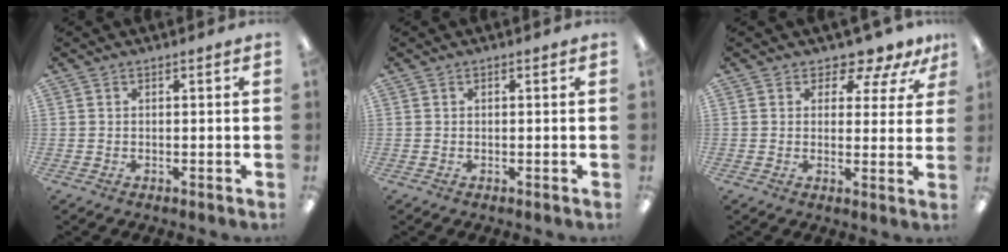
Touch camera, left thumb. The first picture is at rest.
{"total": 0.0}
{"total": 5.6, "force": [4.7, 2.3, 2.1], "torque": [-0.029, -0.034, 0.080]}